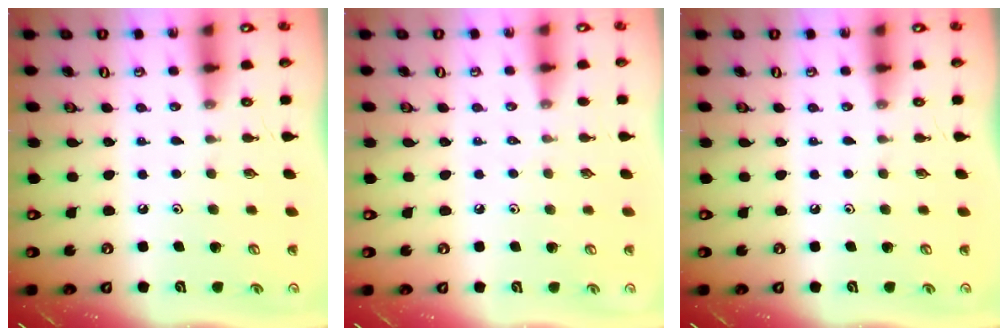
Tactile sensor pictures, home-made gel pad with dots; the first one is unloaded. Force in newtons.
{"total": 0.0}
{"total": 0.0}